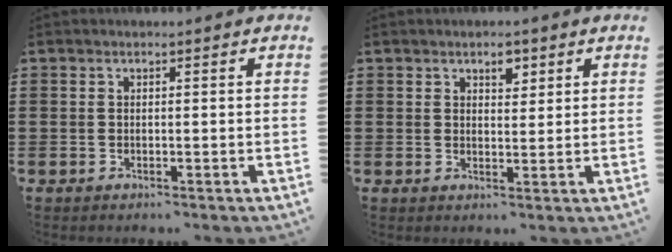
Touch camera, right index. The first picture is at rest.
{"total": 2.8, "force": [1.7, 1.5, 1.6], "torque": [-0.020, -0.001, 0.027]}